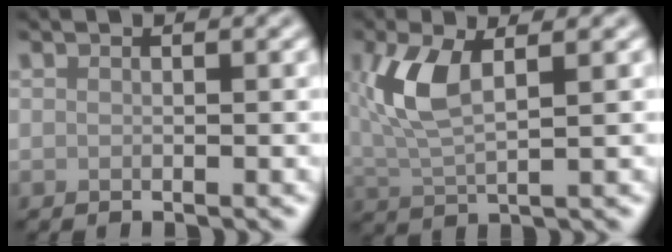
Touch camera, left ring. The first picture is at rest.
{"total": 5.1, "force": [1.4, 2.0, 4.5], "torque": [-0.107, 0.007, 0.027]}